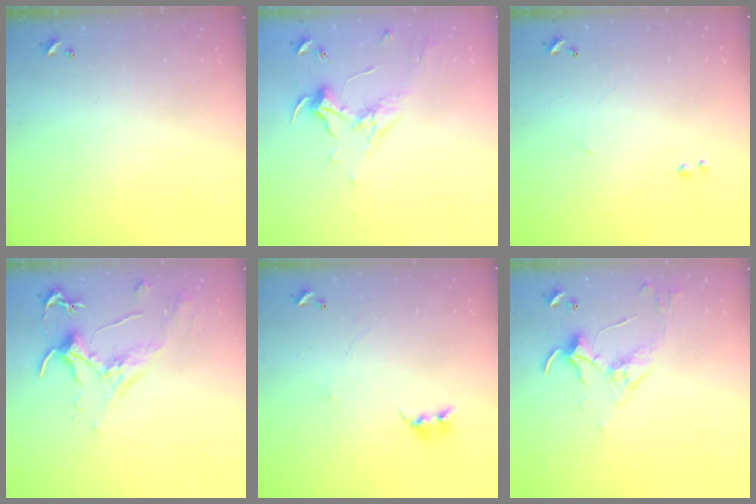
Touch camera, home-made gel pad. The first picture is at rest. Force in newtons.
{"total": 1.8, "press": 1.7, "slide": 0.7}
{"total": 2.5, "press": 2.4, "slide": 0.4}
{"total": 1.8, "press": 1.7, "slide": 0.6}
{"total": 2.7, "press": 2.7, "slide": 0.3}
{"total": 3.4, "press": 3.4, "slide": 0.6}